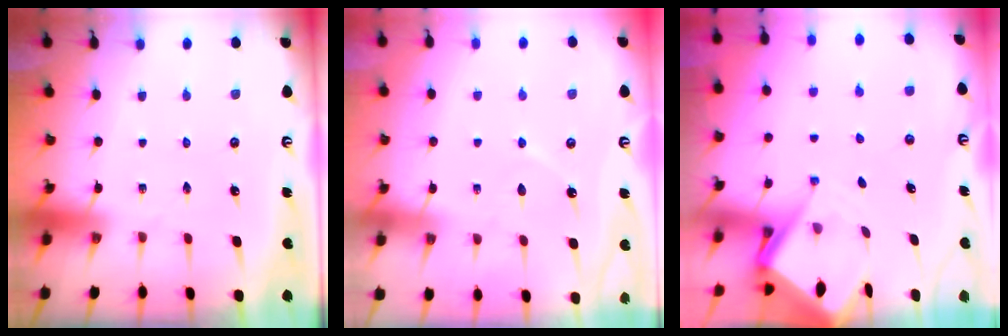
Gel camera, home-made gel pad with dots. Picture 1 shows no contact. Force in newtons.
{"total": 3.7, "press": 3.7, "slide": 0.4}
{"total": 6.0, "press": 6.0, "slide": 0.7}